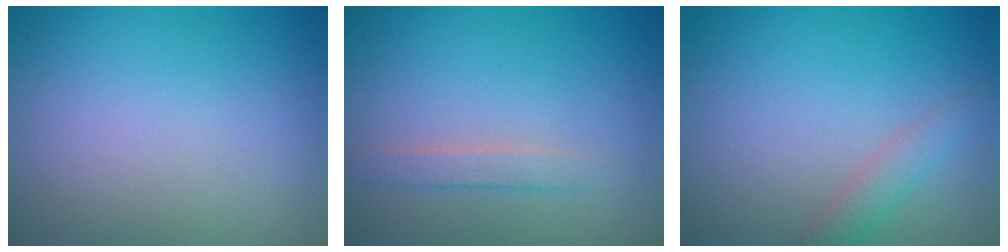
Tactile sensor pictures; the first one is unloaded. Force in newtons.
{"total": 1.3, "press": 1.3, "slide": 0.1}
{"total": 1.8, "press": 1.8, "slide": 0.1}